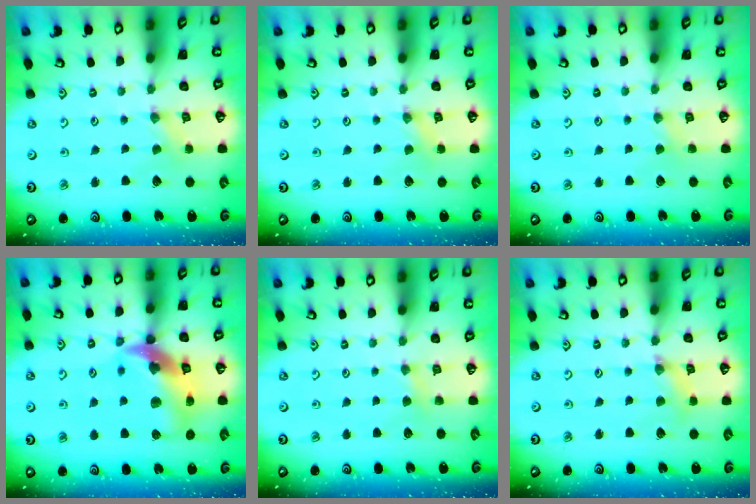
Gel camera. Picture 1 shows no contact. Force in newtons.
{"total": 0.0}
{"total": 1.2, "press": 1.2, "slide": 0.3}
{"total": 16.6, "press": 16.4, "slide": 2.4}
{"total": 3.7, "press": 3.6, "slide": 0.6}
{"total": 3.3, "press": 3.3, "slide": 0.4}